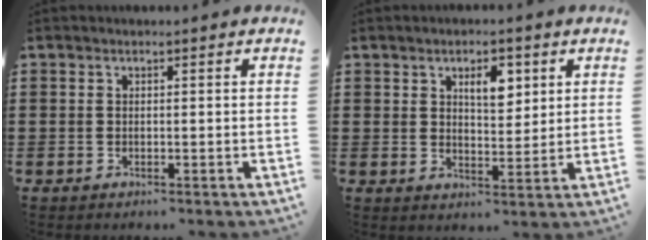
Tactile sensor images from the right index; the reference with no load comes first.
{"total": 4.8, "force": [2.2, 2.3, 3.6], "torque": [-0.055, 0.002, 0.032]}